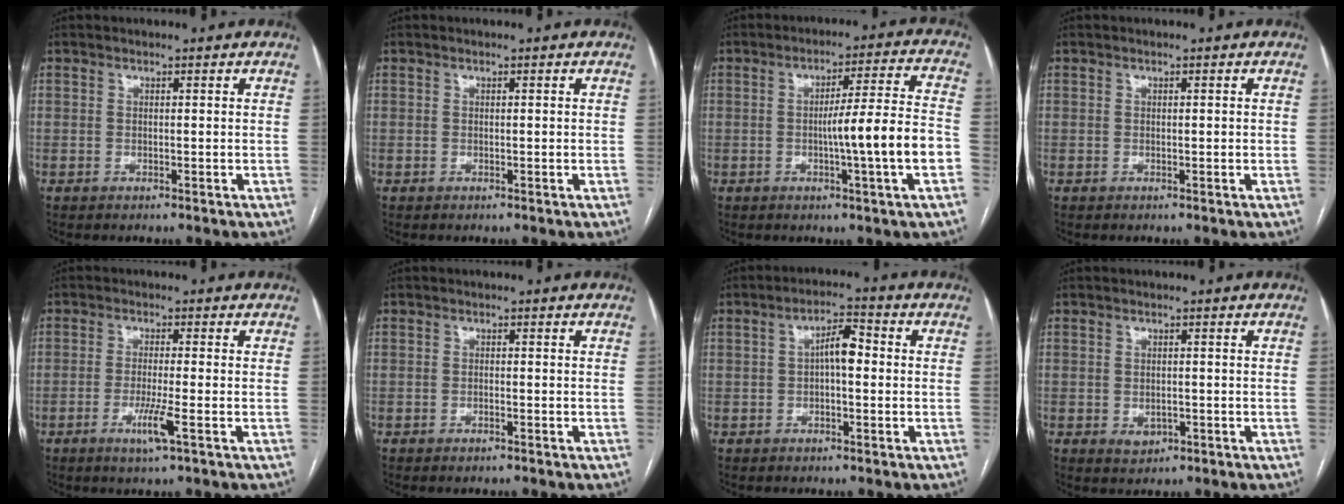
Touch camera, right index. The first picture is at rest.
{"total": 0.0}
{"total": 11.1, "force": [-2.5, -0.8, 10.8], "torque": [-0.164, 0.005, -0.040]}
{"total": 0.5, "force": [0.0, 0.0, 0.5], "torque": [-0.009, 0.000, 0.001]}
{"total": 4.2, "force": [-1.7, -0.4, 3.8], "torque": [-0.076, -0.011, -0.034]}
{"total": 0.8, "force": [-0.6, 0.1, 0.5], "torque": [-0.012, -0.001, -0.009]}
{"total": 4.7, "force": [0.1, 1.5, 4.4], "torque": [-0.073, 0.019, -0.001]}
{"total": 2.2, "force": [-0.6, 1.7, 1.3], "torque": [-0.020, -0.001, 0.001]}